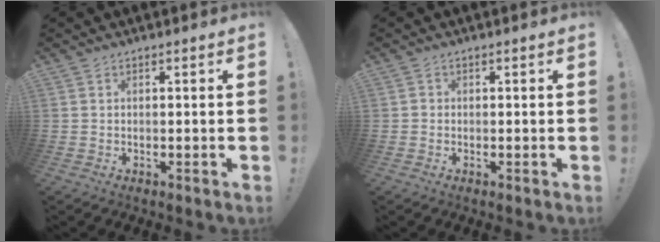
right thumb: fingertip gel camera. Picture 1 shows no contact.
{"total": 0.9, "force": [-0.3, 0.8, 0.2], "torque": [-0.010, 0.006, -0.004]}